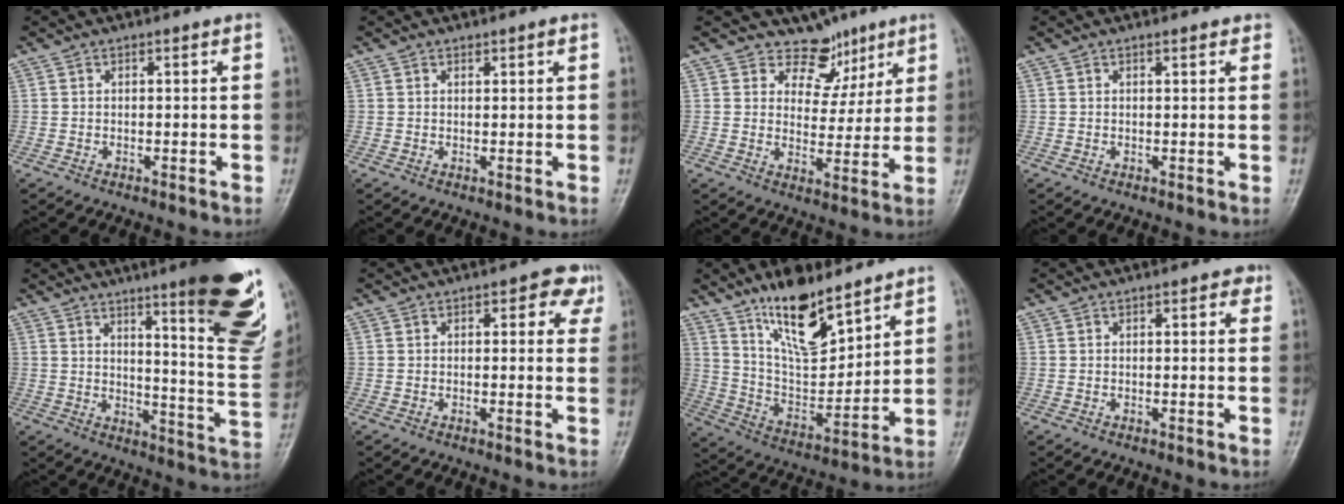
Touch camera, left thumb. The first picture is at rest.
{"total": 1.2, "force": [0.9, 0.5, 0.6], "torque": [-0.001, -0.004, 0.012]}
{"total": 7.5, "force": [5.7, 4.9, 0.5], "torque": [0.032, -0.042, 0.087]}
{"total": 1.6, "force": [1.1, 0.6, 0.9], "torque": [-0.007, -0.003, 0.012]}
{"total": 21.1, "force": [11.9, 3.4, 17.0], "torque": [-0.186, -0.073, 0.165]}
{"total": 5.1, "force": [2.2, 2.8, 3.7], "torque": [-0.007, -0.002, 0.015]}
{"total": 15.9, "force": [11.2, 5.9, 9.6], "torque": [-0.129, -0.073, 0.211]}
{"total": 2.1, "force": [1.0, 1.0, 1.6], "torque": [-0.012, 0.000, 0.008]}